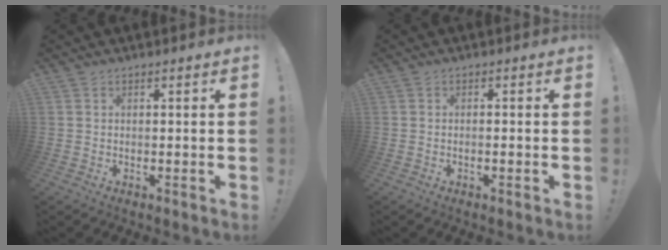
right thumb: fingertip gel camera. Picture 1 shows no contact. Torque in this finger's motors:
{"motor_torque": [0.08, 0.10, -0.10, 0.05, -0.01]}